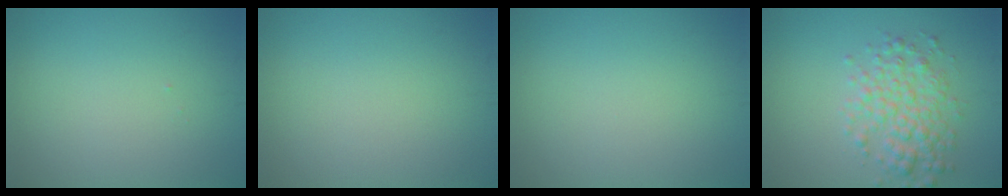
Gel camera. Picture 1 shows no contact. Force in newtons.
{"total": 0.0}
{"total": 0.0}
{"total": 4.0, "press": 4.0, "slide": 0.1}